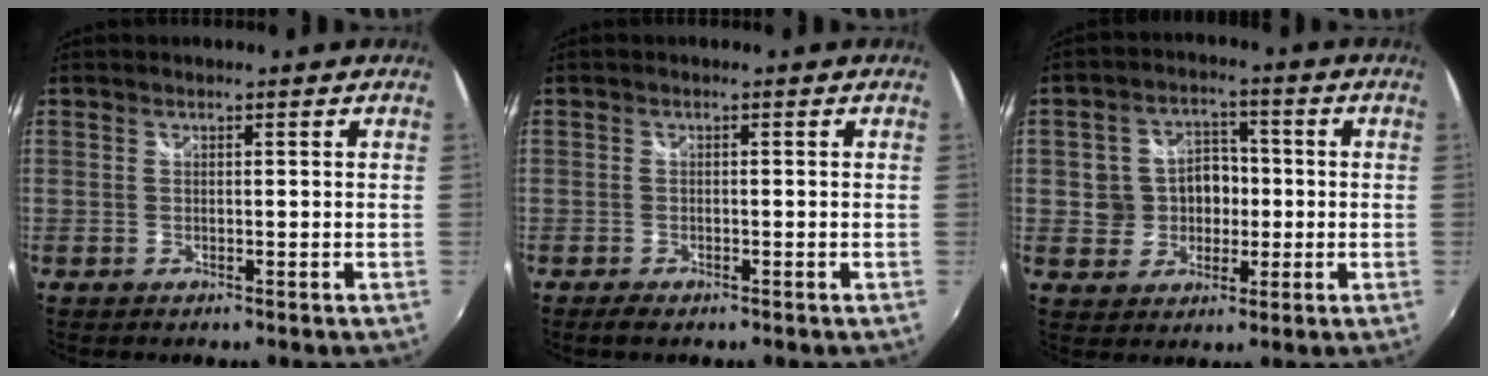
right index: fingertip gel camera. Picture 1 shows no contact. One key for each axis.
{"total": 2.0, "fx": -1.6, "fy": 0.7, "fz": 1.1, "tx": -0.025, "ty": -0.008, "tz": -0.030}
{"total": 7.5, "fx": -0.5, "fy": 6.9, "fz": 3.1, "tx": -0.061, "ty": 0.021, "tz": -0.001}